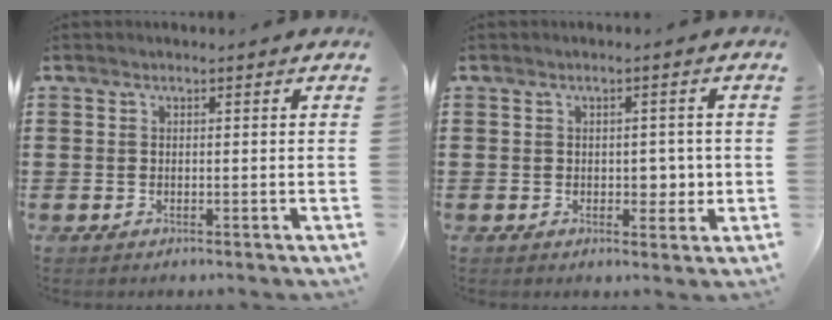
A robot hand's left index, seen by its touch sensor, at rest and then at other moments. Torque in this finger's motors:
{"motor_torque": [0.08, 0.04, 0.04, 0.01]}